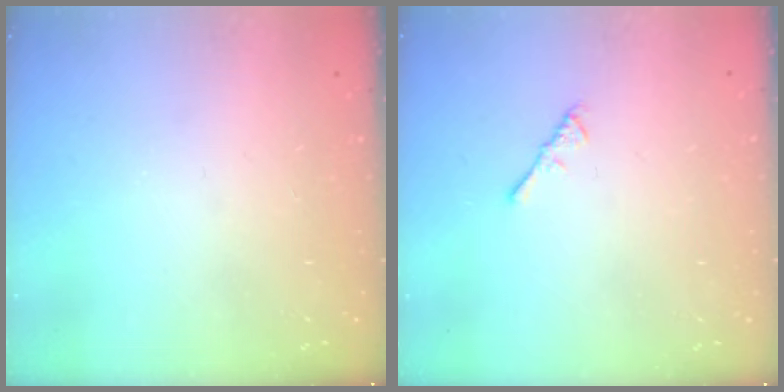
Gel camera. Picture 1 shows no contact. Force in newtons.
{"total": 2.1, "press": 2.0, "slide": 0.5}